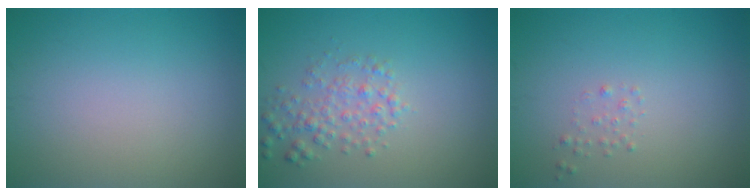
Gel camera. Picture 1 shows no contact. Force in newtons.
{"total": 2.5, "press": 2.5, "slide": 0.1}
{"total": 0.6, "press": 0.6, "slide": 0.1}